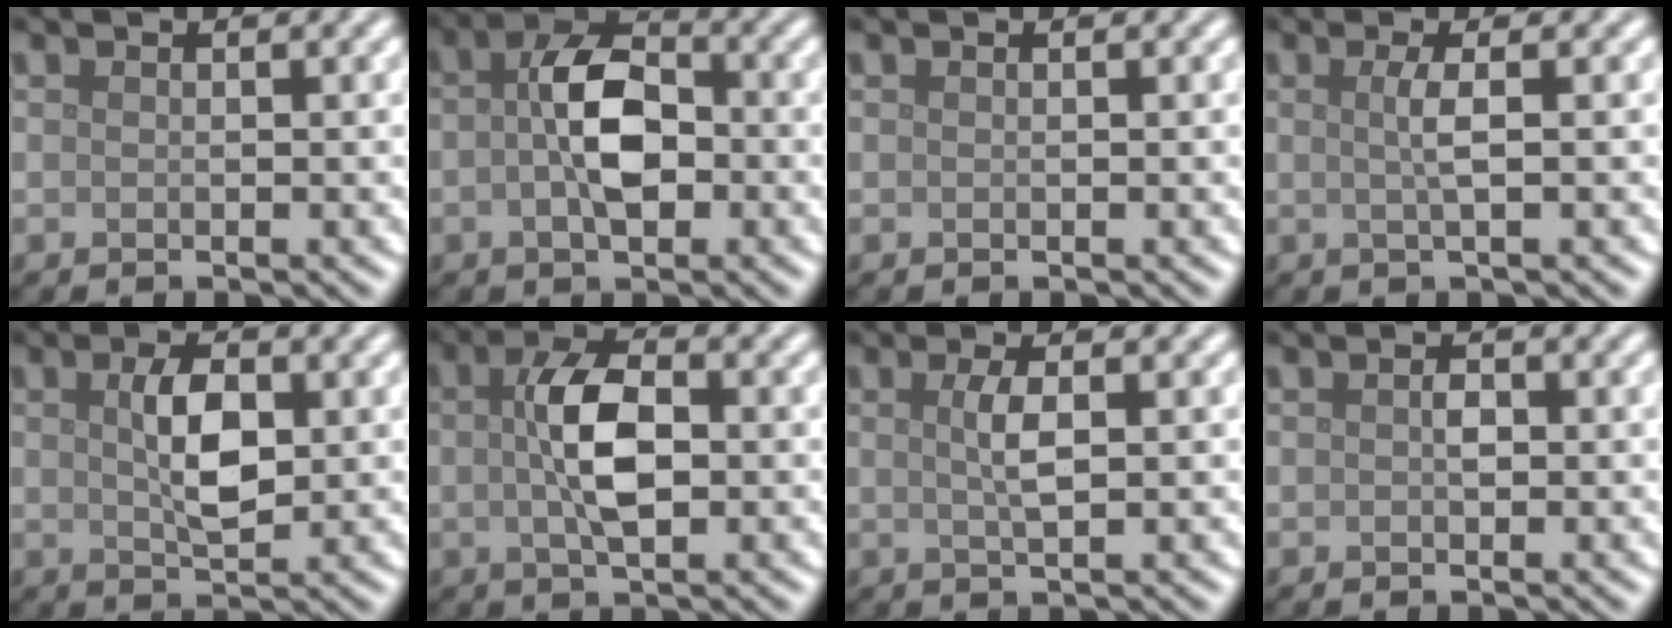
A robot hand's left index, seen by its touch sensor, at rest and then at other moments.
{"total": 5.5, "force": [-0.2, 2.9, 4.6], "torque": [-0.083, 0.007, -0.009]}
{"total": 0.0}
{"total": 1.9, "force": [0.1, 0.4, 1.9], "torque": [-0.036, 0.003, -0.003]}
{"total": 3.9, "force": [0.6, 1.8, 3.4], "torque": [-0.073, 0.000, 0.013]}
{"total": 5.2, "force": [0.2, 2.1, 4.7], "torque": [-0.092, 0.008, 0.000]}
{"total": 2.2, "force": [0.4, 0.5, 2.1], "torque": [-0.043, 0.004, 0.007]}
{"total": 1.0, "force": [0.0, 0.6, 0.8], "torque": [-0.014, 0.001, -0.002]}